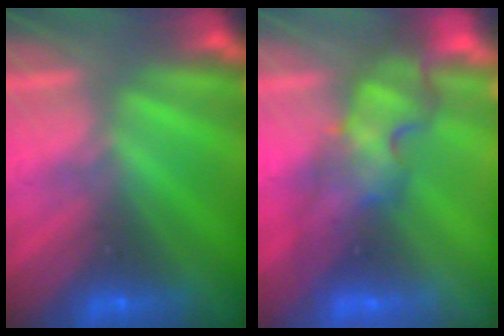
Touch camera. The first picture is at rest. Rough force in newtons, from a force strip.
{"total": 3.9}